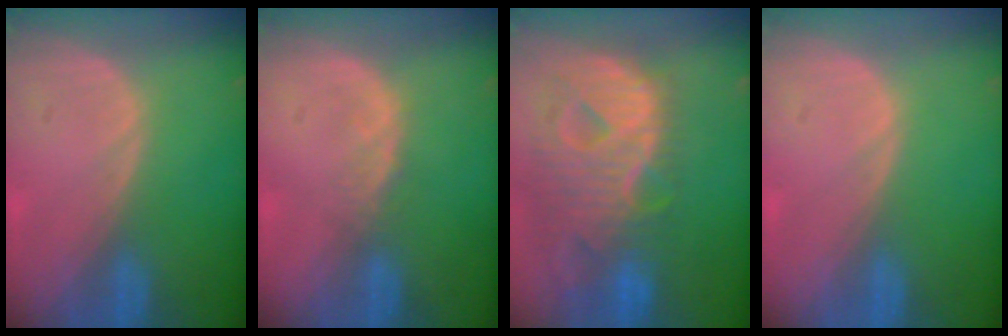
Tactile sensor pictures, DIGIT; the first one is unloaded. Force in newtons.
{"total": 1.4, "press": 1.4, "slide": 0.2}
{"total": 12.9, "press": 10.9, "slide": 6.9}
{"total": 0.0}